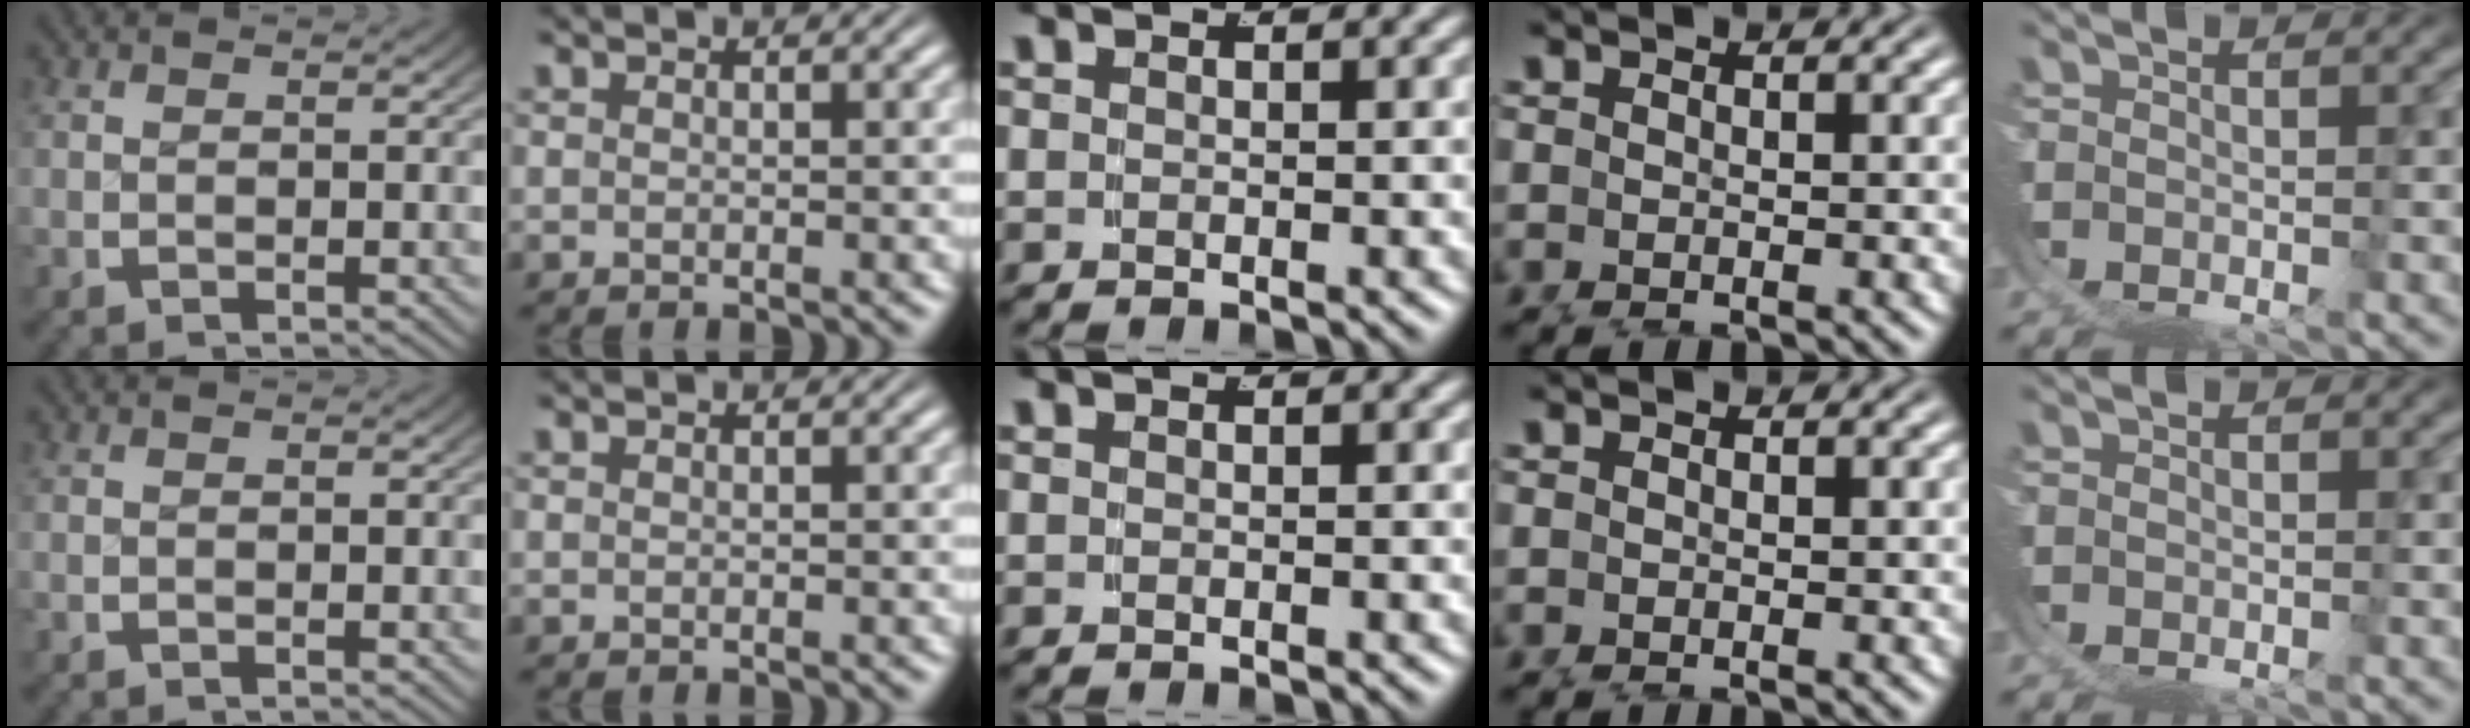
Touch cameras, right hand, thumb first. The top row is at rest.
{}